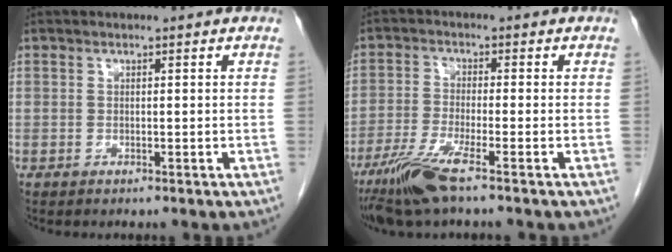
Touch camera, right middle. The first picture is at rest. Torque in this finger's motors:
{"motor_torque": [1.19, -0.94, 0.14, 0.10]}